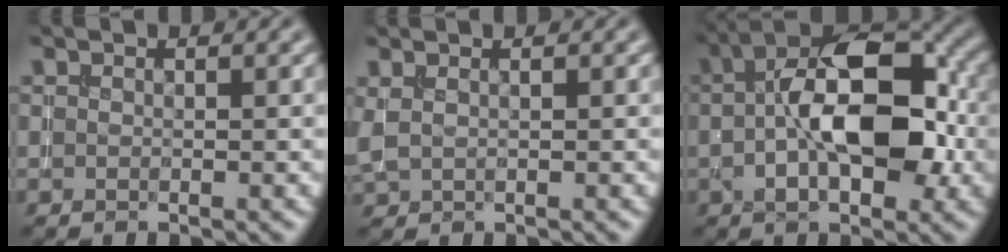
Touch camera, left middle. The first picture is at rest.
{"total": 1.1, "force": [0.6, 0.5, 0.8], "torque": [-0.016, 0.004, 0.015]}
{"total": 10.4, "force": [0.2, 5.2, 9.1], "torque": [-0.141, 0.020, -0.006]}